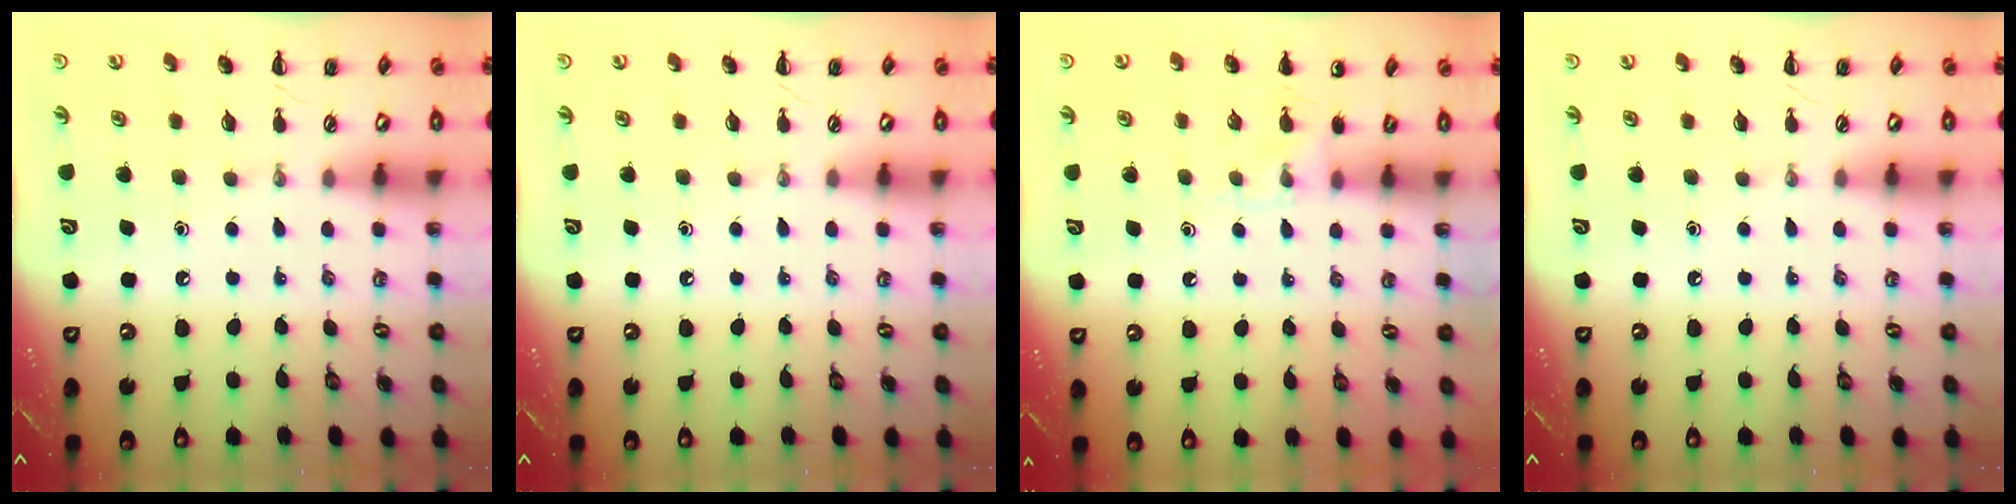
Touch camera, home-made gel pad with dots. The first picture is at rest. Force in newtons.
{"total": 0.0}
{"total": 5.9, "press": 5.5, "slide": 2.1}
{"total": 0.0}